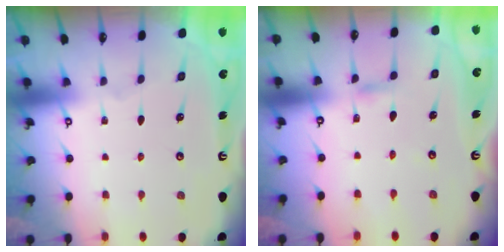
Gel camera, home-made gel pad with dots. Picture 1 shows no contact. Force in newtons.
{"total": 2.7, "press": 2.7, "slide": 0.2}